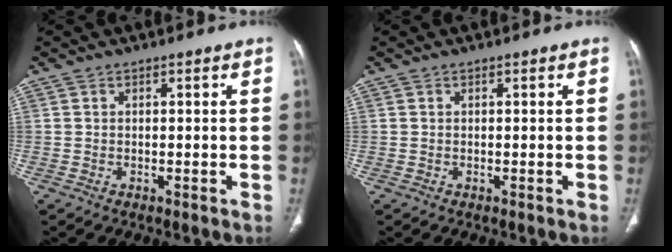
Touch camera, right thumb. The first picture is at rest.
{"total": 0.0}